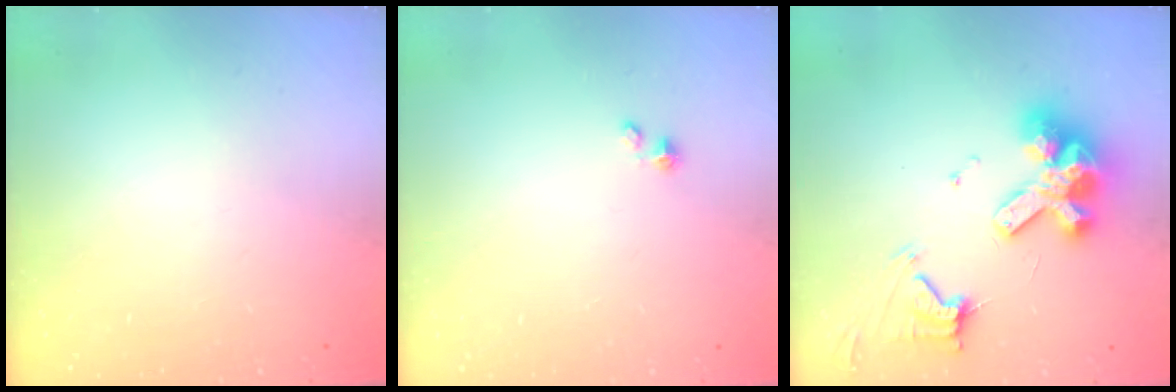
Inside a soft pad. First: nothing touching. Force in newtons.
{"total": 1.5, "press": 1.5, "slide": 0.0}
{"total": 15.7, "press": 15.6, "slide": 1.7}